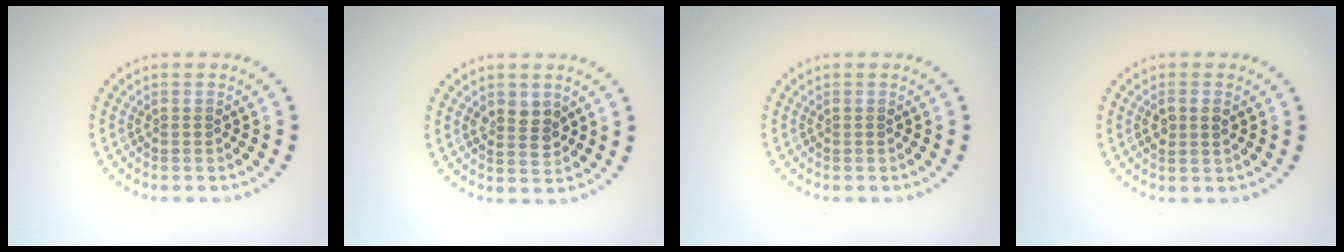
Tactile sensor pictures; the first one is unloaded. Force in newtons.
{"total": 2.2, "press": 2.2, "slide": 0.4}
{"total": 0.0}
{"total": 1.7, "press": 1.7, "slide": 0.4}